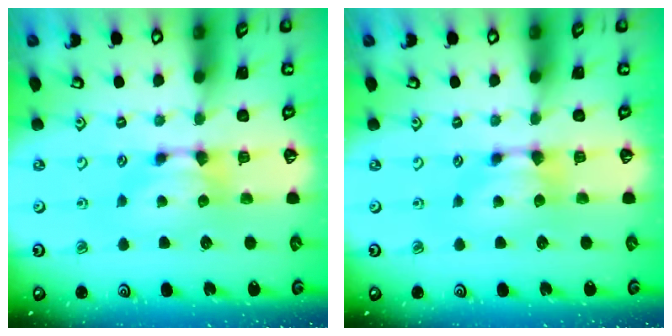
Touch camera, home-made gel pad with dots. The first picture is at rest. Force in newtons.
{"total": 0.0}